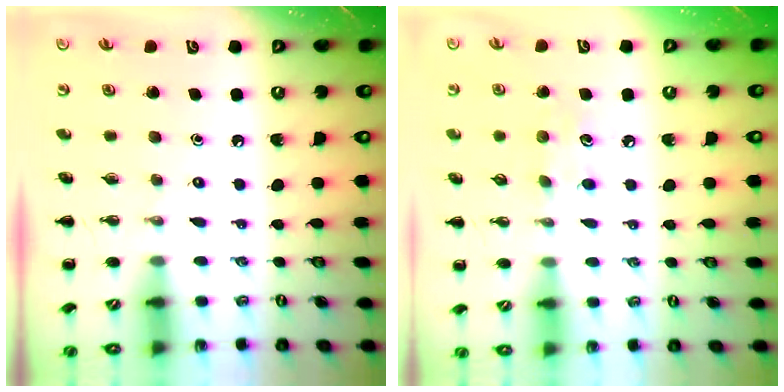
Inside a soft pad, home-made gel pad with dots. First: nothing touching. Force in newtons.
{"total": 6.7, "press": 6.5, "slide": 1.7}